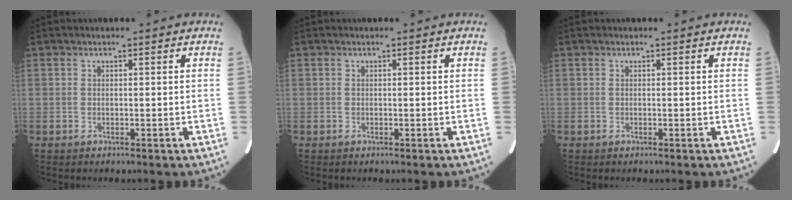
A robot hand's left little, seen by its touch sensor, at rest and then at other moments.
{"total": 0.0}
{"total": 0.0}